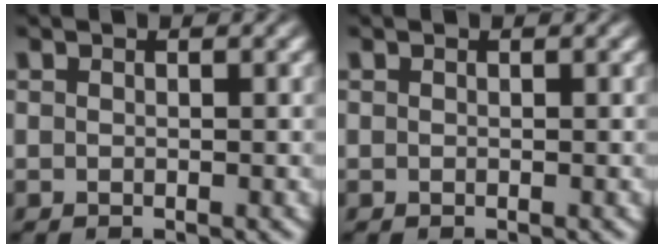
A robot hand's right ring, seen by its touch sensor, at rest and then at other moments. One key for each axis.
{"total": 0.0}